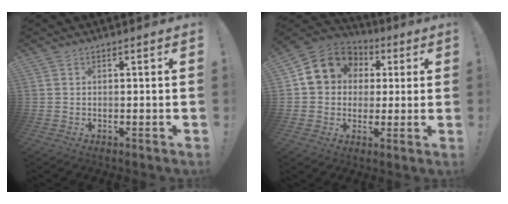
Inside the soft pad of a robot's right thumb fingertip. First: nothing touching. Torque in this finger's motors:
{"motor_torque": [1.31, 1.31, 0.04, 0.03, 0.13]}